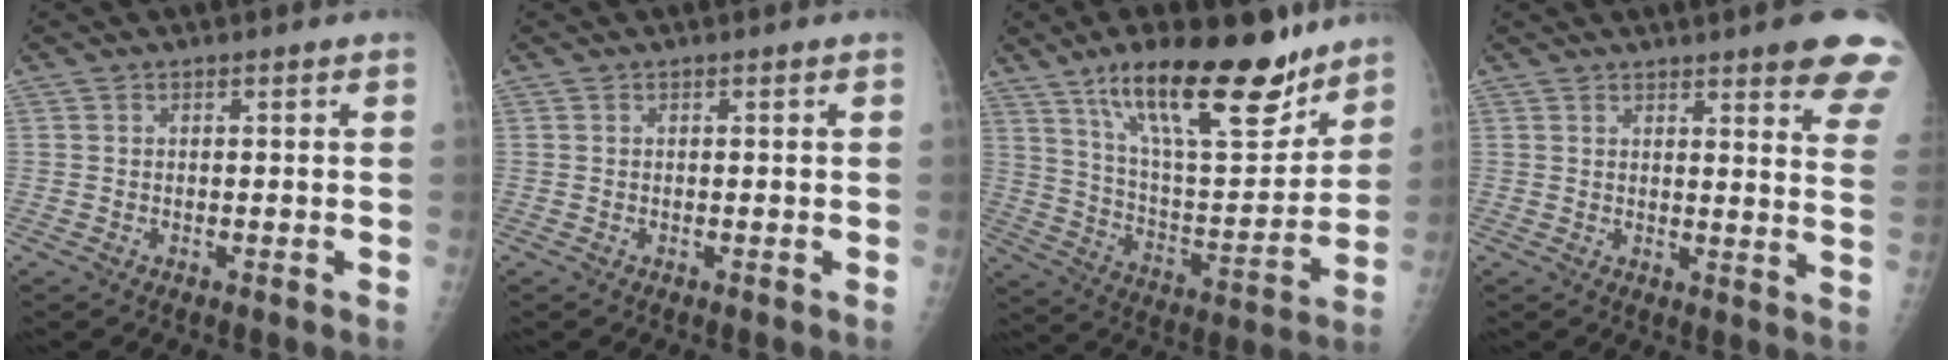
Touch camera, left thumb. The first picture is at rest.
{"total": 0.0}
{"total": 23.6, "force": [16.0, 7.6, 15.7], "torque": [-0.215, -0.074, 0.268]}
{"total": 13.2, "force": [9.3, 2.2, 9.1], "torque": [-0.078, -0.045, 0.094]}